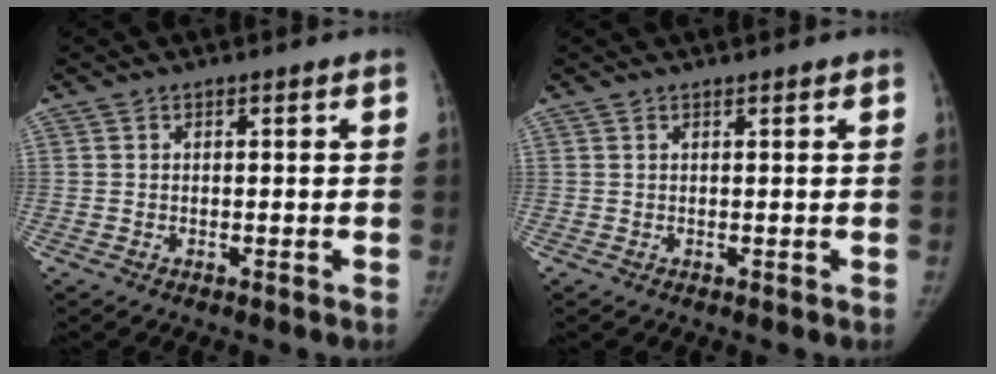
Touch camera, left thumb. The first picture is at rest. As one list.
[{"total": 0.7, "force": [0.7, 0.1, 0.3], "torque": [-0.001, 0.004, 0.011]}]